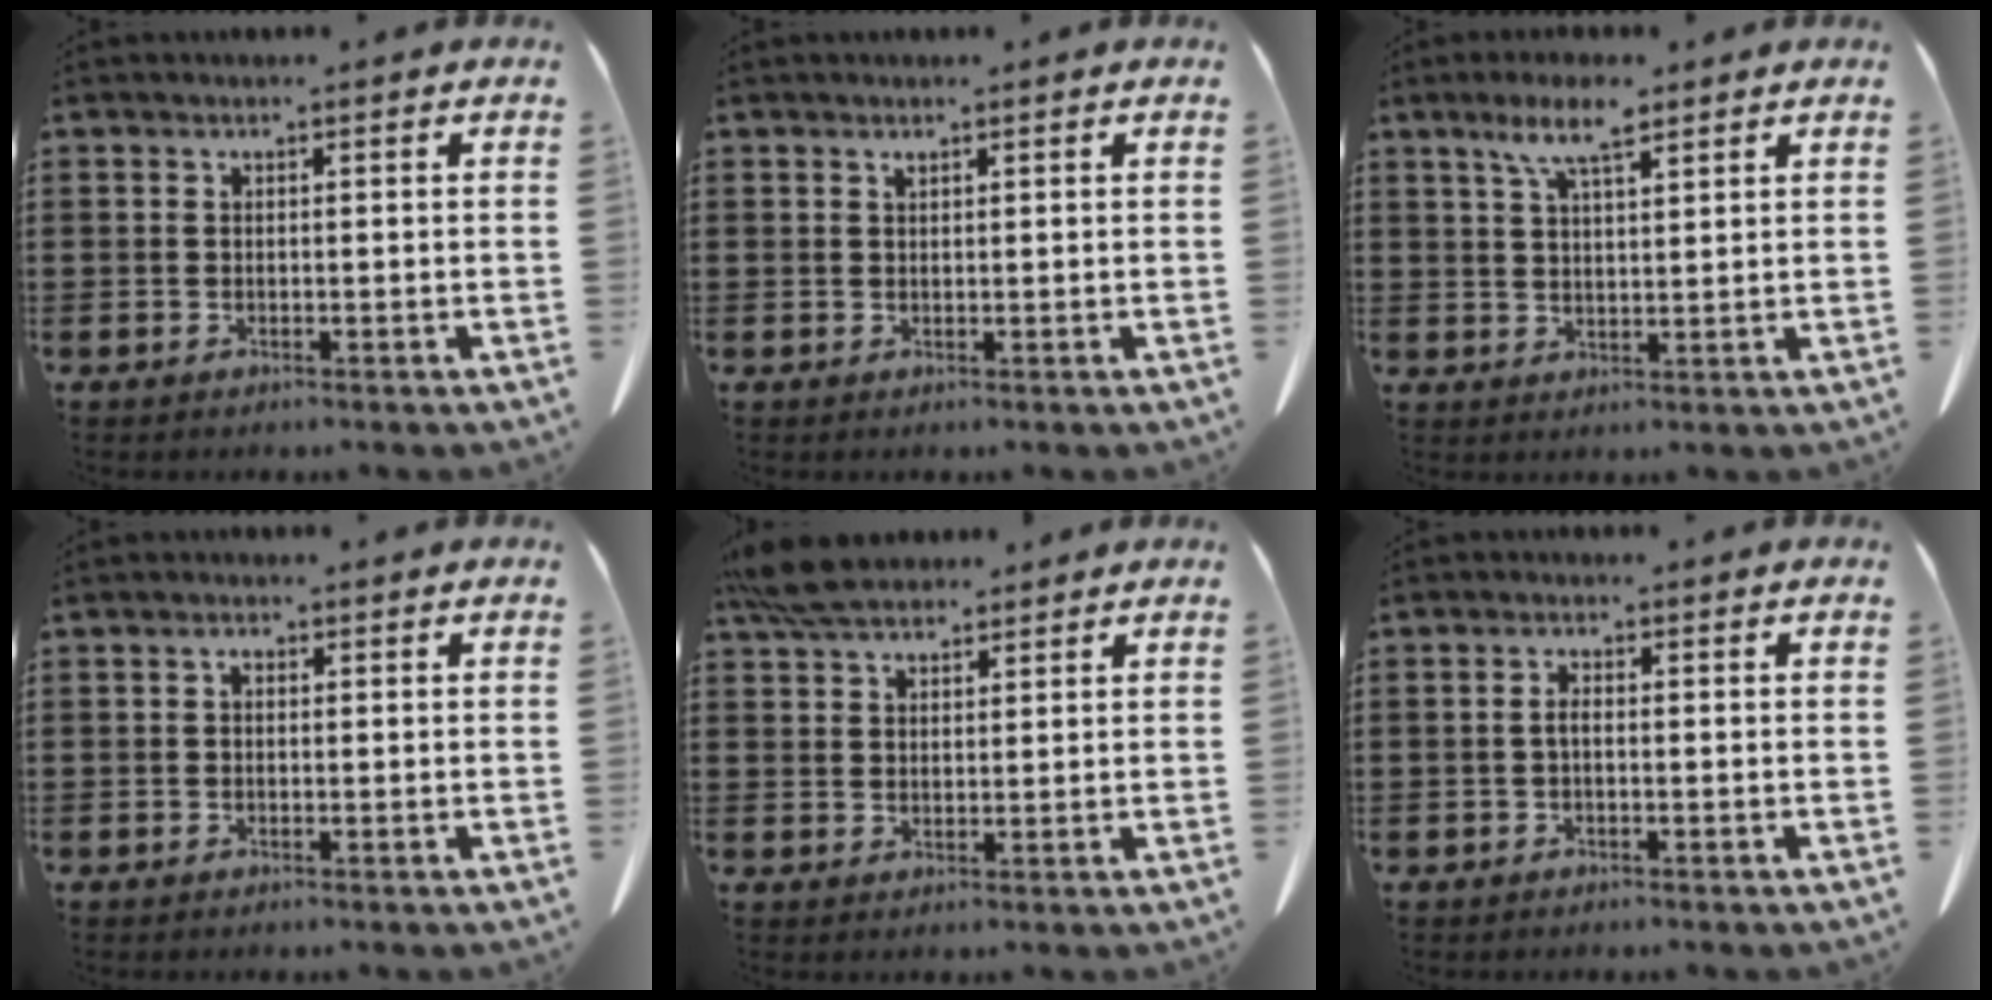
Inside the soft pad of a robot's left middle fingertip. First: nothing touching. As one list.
[{"total": 0.6, "force": [0.5, 0.1, 0.4], "torque": [-0.010, -0.003, 0.011]}, {"total": 6.6, "force": [4.2, 1.6, 4.8], "torque": [-0.104, 0.001, 0.074]}, {"total": 0.9, "force": [0.1, 0.5, 0.7], "torque": [-0.015, 0.002, 0.001]}, {"total": 6.3, "force": [5.4, 1.9, 2.7], "torque": [-0.067, -0.003, 0.103]}, {"total": 1.5, "force": [-0.3, 0.5, 1.4], "torque": [-0.027, -0.001, -0.004]}]